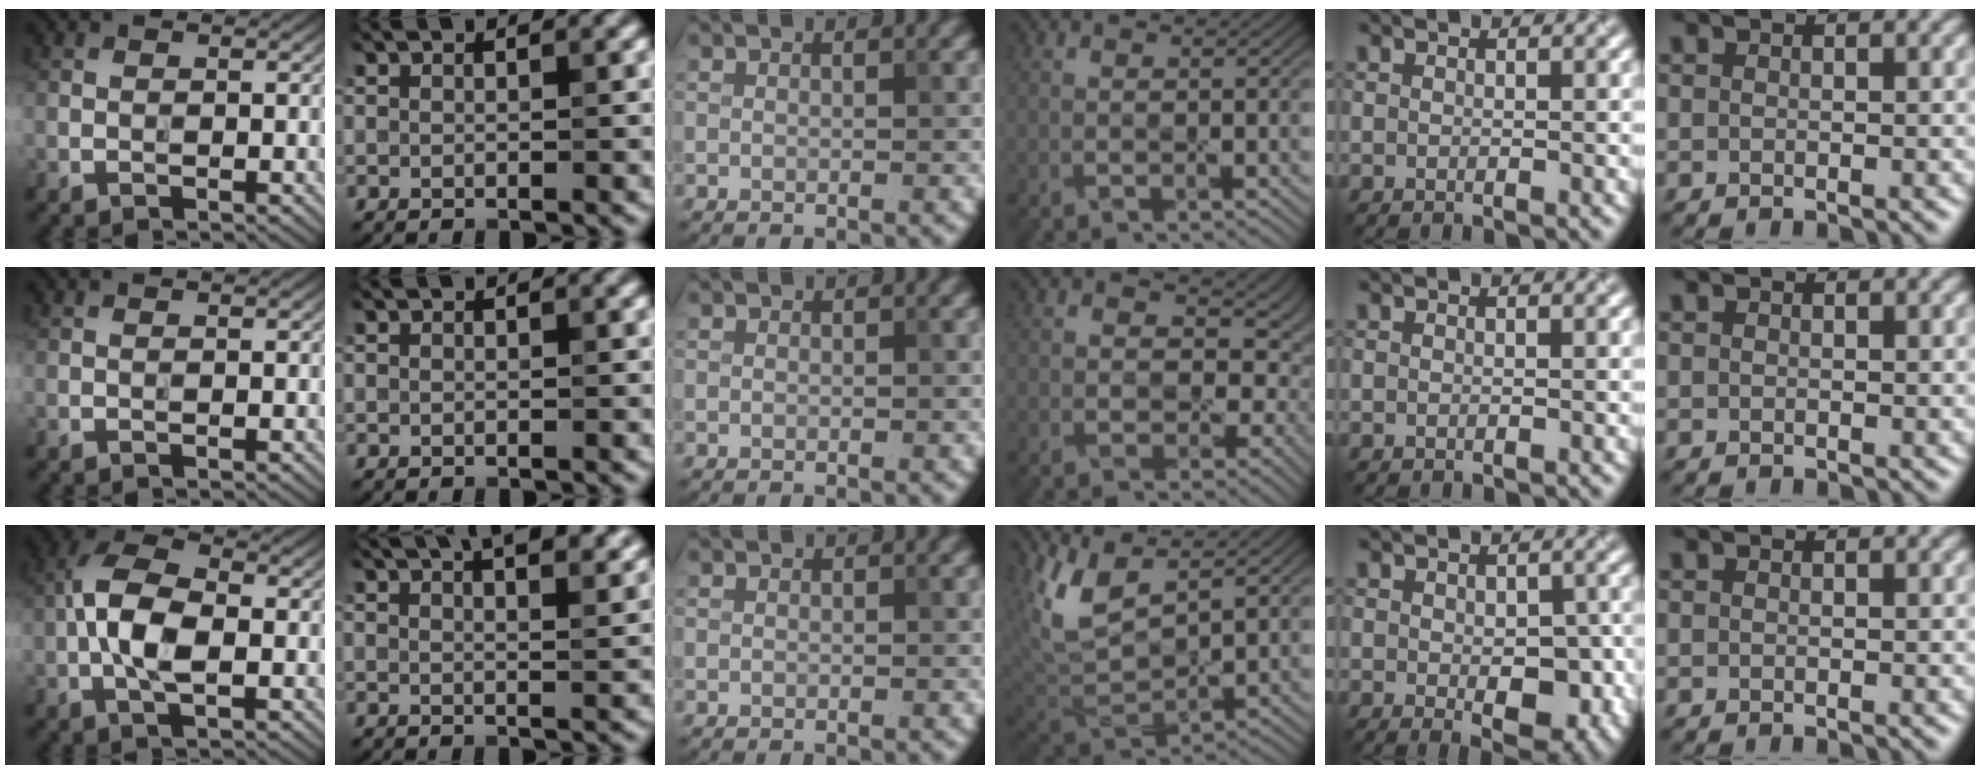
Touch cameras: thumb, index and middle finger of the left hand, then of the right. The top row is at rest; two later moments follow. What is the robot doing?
{"motion": "peel", "object": "lint roller sheet"}